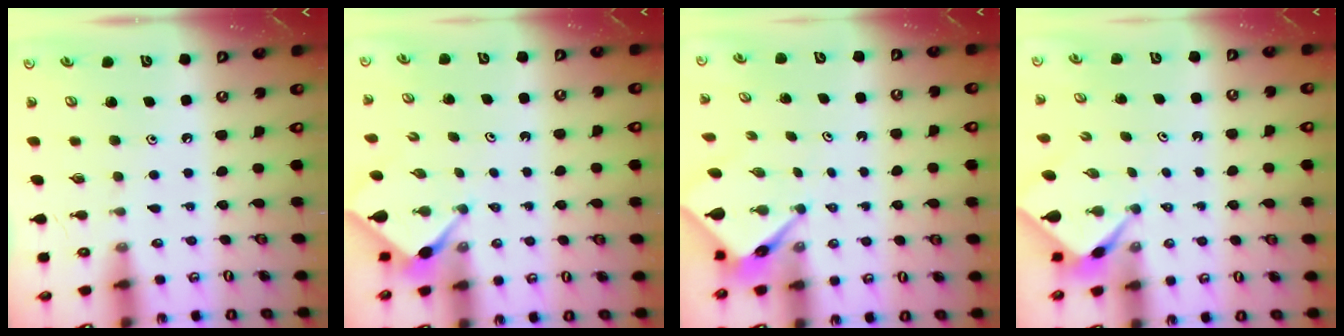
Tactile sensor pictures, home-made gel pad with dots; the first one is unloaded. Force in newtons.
{"total": 2.9, "press": 2.9, "slide": 0.4}
{"total": 3.9, "press": 3.9, "slide": 0.2}
{"total": 2.1, "press": 2.1, "slide": 0.3}